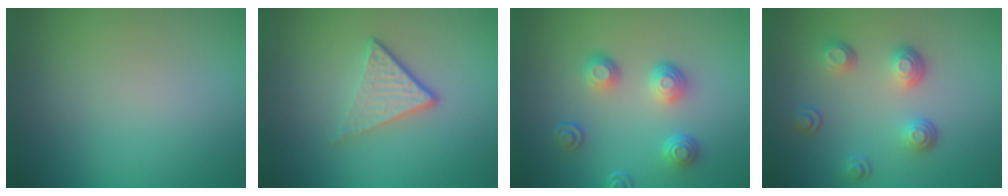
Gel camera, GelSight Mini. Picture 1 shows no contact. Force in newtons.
{"total": 3.7, "press": 2.4, "slide": 2.8}
{"total": 3.5, "press": 2.8, "slide": 2.2}
{"total": 3.5, "press": 2.6, "slide": 2.4}